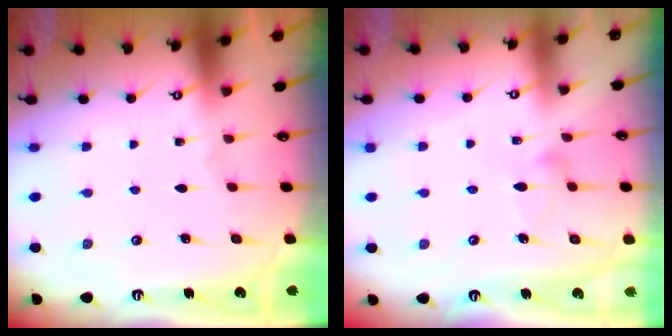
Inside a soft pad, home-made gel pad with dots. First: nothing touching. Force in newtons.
{"total": 8.6, "press": 8.6, "slide": 0.1}